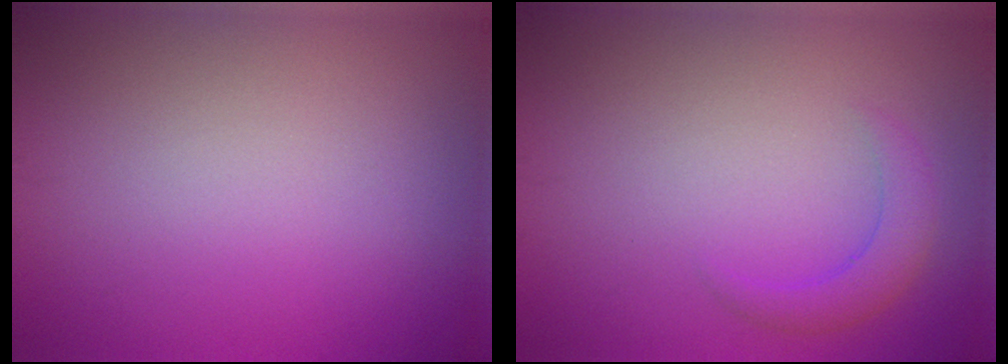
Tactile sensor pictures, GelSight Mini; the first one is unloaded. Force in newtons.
{"total": 2.3, "press": 2.3, "slide": 0.0}